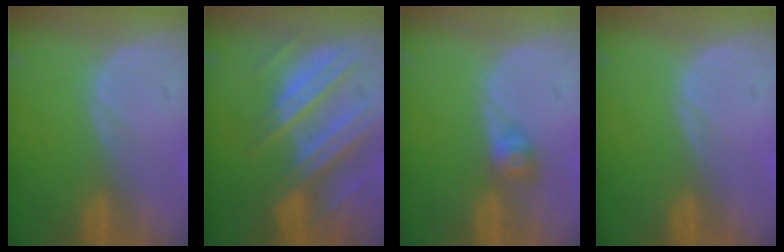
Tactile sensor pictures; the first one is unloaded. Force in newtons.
{"total": 10.5, "press": 9.2, "slide": 4.9}
{"total": 2.7, "press": 2.5, "slide": 1.1}
{"total": 0.0}